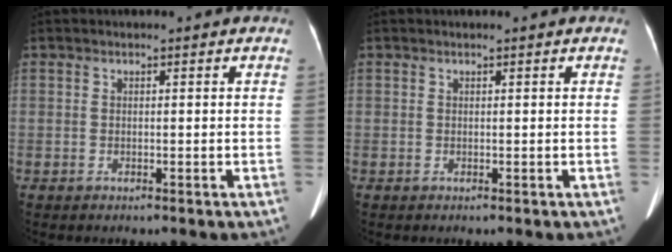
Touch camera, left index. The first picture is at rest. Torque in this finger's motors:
{"motor_torque": [0.09, -0.16, -0.02, -0.01]}